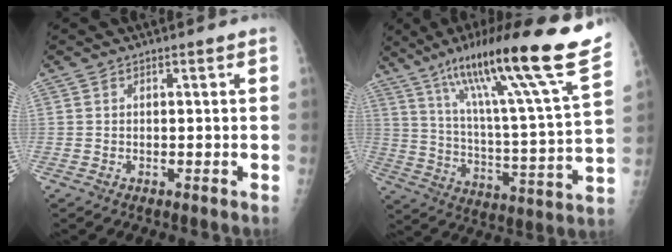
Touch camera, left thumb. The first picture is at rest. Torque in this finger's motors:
{"motor_torque": [0.79, 0.38, 1.40, -1.36, 0.17]}